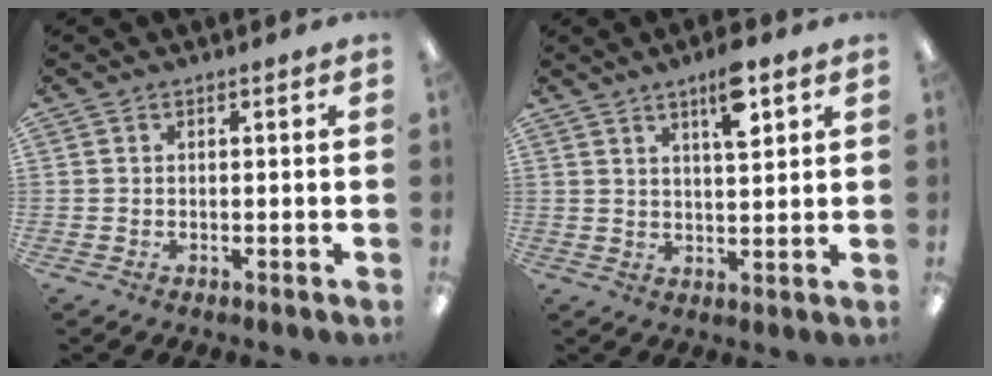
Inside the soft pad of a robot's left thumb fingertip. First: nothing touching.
{"total": 8.0, "force": [4.7, 2.2, 6.1], "torque": [-0.090, -0.017, 0.072]}